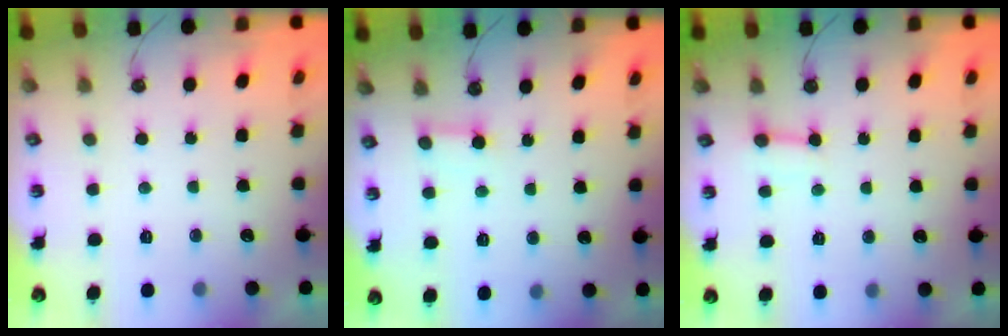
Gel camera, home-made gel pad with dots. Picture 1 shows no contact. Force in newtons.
{"total": 2.4, "press": 2.4, "slide": 0.1}
{"total": 3.3, "press": 3.3, "slide": 0.2}